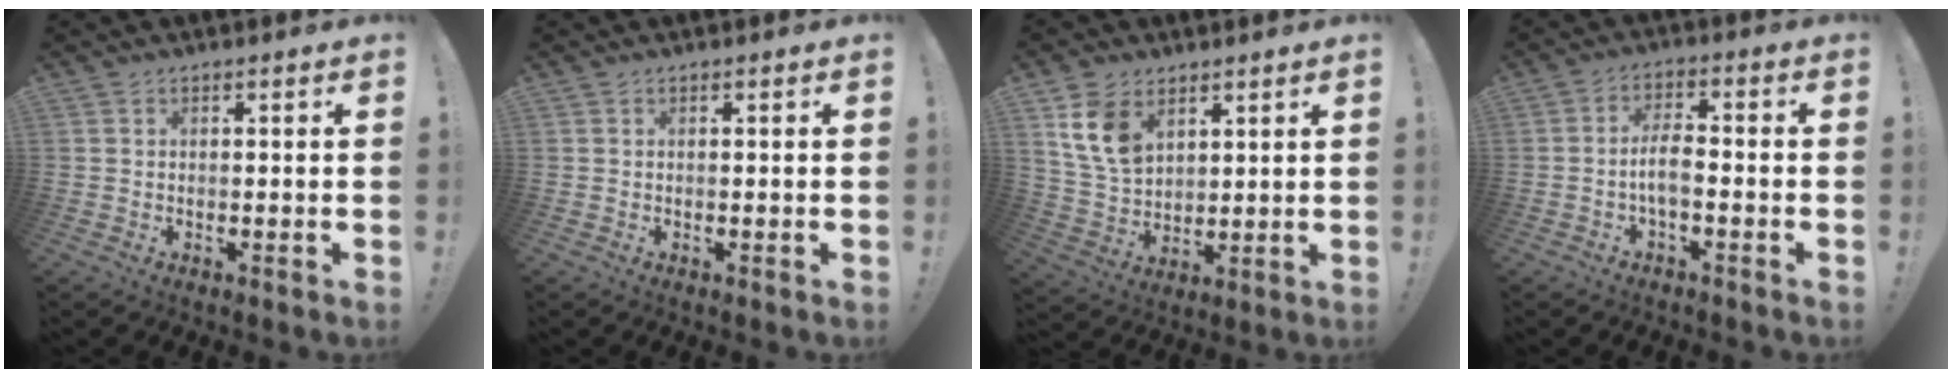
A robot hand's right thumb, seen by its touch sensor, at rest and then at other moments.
{"total": 0.0}
{"total": 11.8, "force": [6.1, 8.0, 6.2], "torque": [-0.122, -0.020, 0.123]}
{"total": 6.0, "force": [-1.8, 2.2, 5.4], "torque": [-0.103, 0.003, -0.033]}